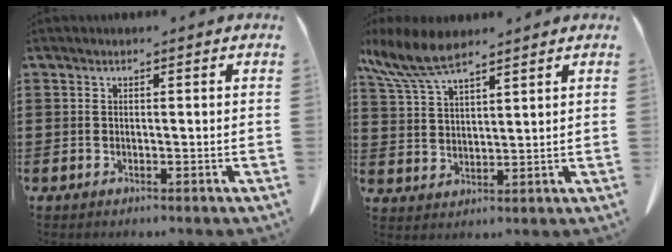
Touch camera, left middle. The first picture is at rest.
{"total": 8.1, "force": [6.1, 2.2, 4.9], "torque": [-0.117, -0.011, 0.111]}